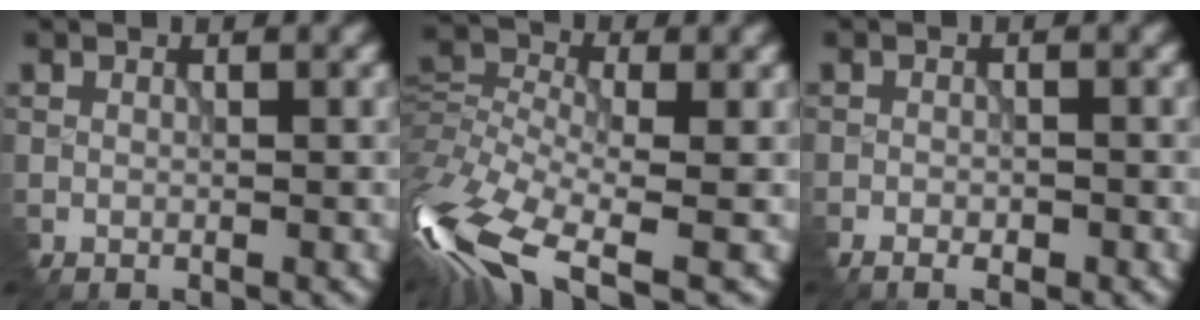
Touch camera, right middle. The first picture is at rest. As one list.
[{"total": 12.7, "force": [-6.2, 5.9, 9.4], "torque": [-0.224, -0.005, -0.122]}, {"total": 2.1, "force": [-1.7, 0.7, 1.1], "torque": [-0.020, -0.005, -0.028]}]